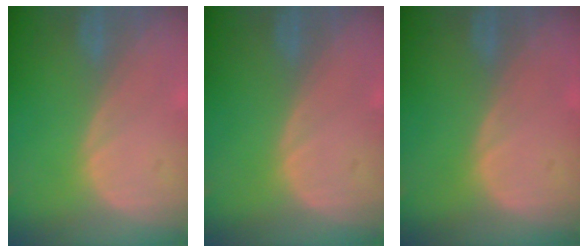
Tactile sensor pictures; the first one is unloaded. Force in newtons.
{"total": 0.0}
{"total": 0.0}